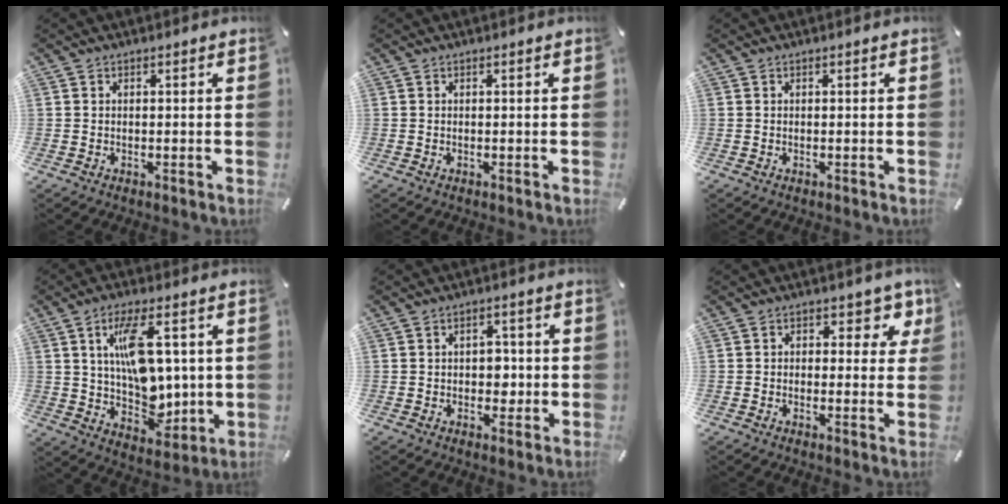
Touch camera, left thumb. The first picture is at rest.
{"total": 0.0}
{"total": 0.0}
{"total": 13.3, "force": [3.4, 7.9, 10.2], "torque": [-0.157, -0.003, 0.062]}
{"total": 4.5, "force": [-0.2, 3.4, 3.0], "torque": [-0.034, -0.001, -0.010]}
{"total": 6.0, "force": [1.8, 4.2, 3.9], "torque": [-0.035, -0.006, 0.023]}